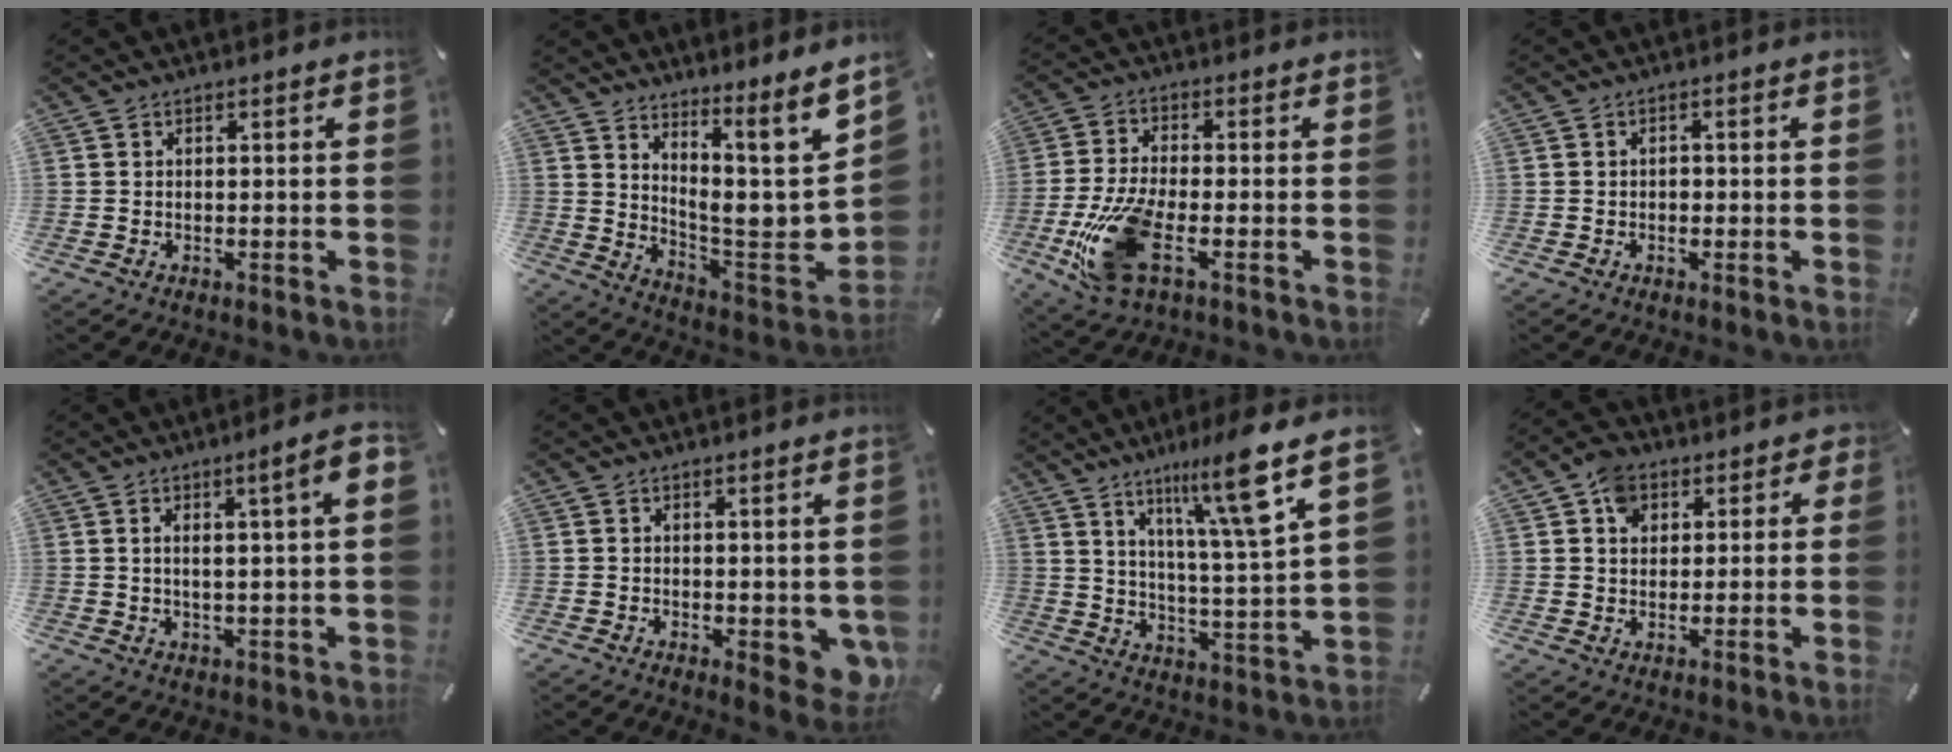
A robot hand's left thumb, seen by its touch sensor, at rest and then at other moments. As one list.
[{"total": 11.5, "force": [6.9, 1.8, 8.9], "torque": [-0.106, -0.111, 0.106]}, {"total": 14.1, "force": [-4.7, 6.0, 11.8], "torque": [-0.258, -0.010, -0.078]}, {"total": 1.2, "force": [-0.3, 0.8, 0.8], "torque": [-0.016, 0.003, -0.008]}, {"total": 7.1, "force": [2.2, 0.8, 6.7], "torque": [-0.104, -0.005, 0.030]}, {"total": 4.9, "force": [-0.1, 2.3, 4.3], "torque": [-0.037, -0.010, 0.002]}, {"total": 15.2, "force": [9.9, 1.5, 11.5], "torque": [-0.179, -0.056, 0.147]}, {"total": 7.4, "force": [2.3, 6.3, 3.2], "torque": [-0.043, 0.003, 0.041]}]